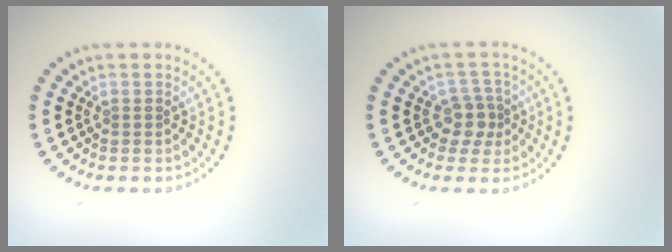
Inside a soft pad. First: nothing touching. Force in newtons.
{"total": 2.5, "press": 2.0, "slide": 1.5}